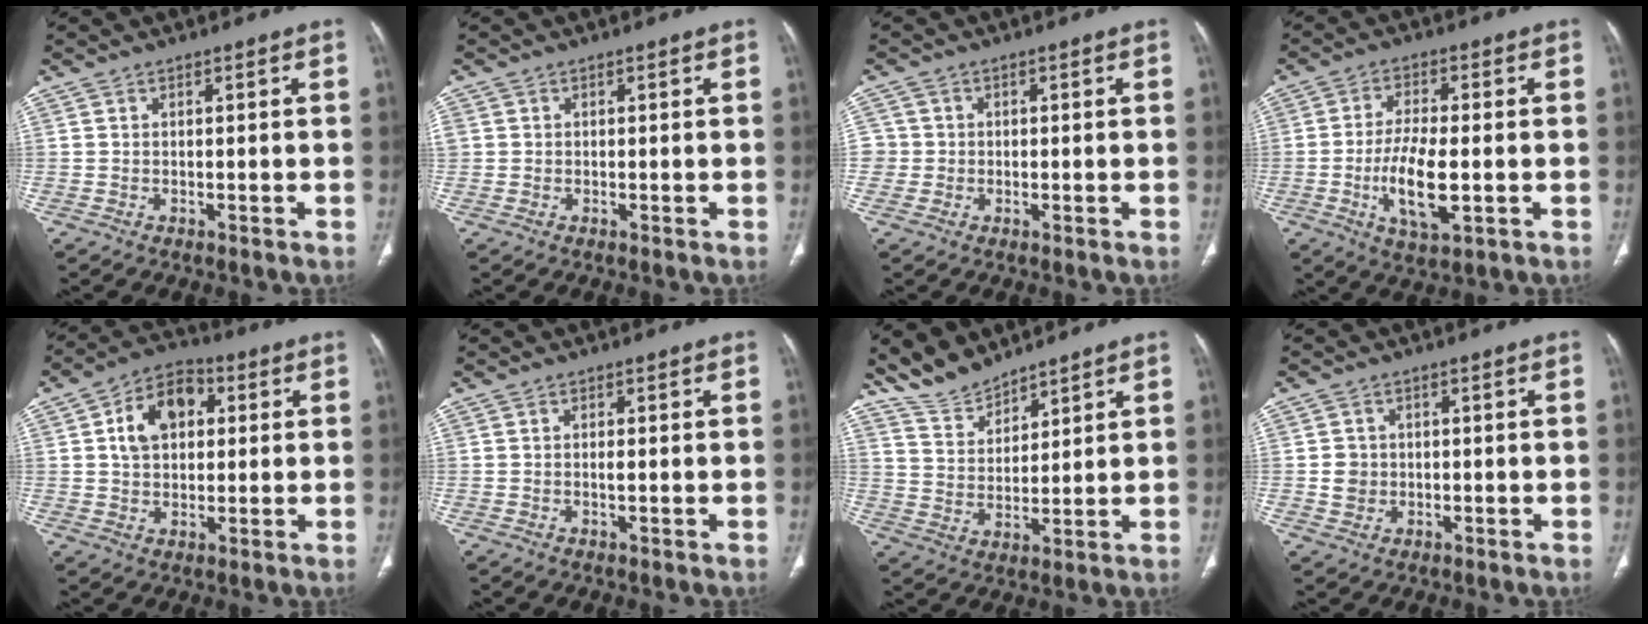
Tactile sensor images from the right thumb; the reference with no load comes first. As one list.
[{"total": 1.3, "force": [0.1, 1.2, 0.5], "torque": [-0.006, 0.005, 0.005]}, {"total": 3.1, "force": [-0.3, 3.0, 0.1], "torque": [0.018, 0.008, -0.009]}, {"total": 10.0, "force": [-2.0, 3.5, 9.1], "torque": [-0.179, -0.006, -0.033]}, {"total": 10.8, "force": [2.4, 7.5, 7.4], "torque": [-0.102, 0.012, 0.032]}, {"total": 0.9, "force": [-0.1, 0.2, 0.9], "torque": [-0.019, -0.001, -0.002]}, {"total": 7.6, "force": [7.0, 2.3, 1.6], "torque": [-0.021, -0.036, 0.150]}, {"total": 3.0, "force": [-0.2, 2.9, 1.0], "torque": [-0.003, 0.004, 0.000]}]